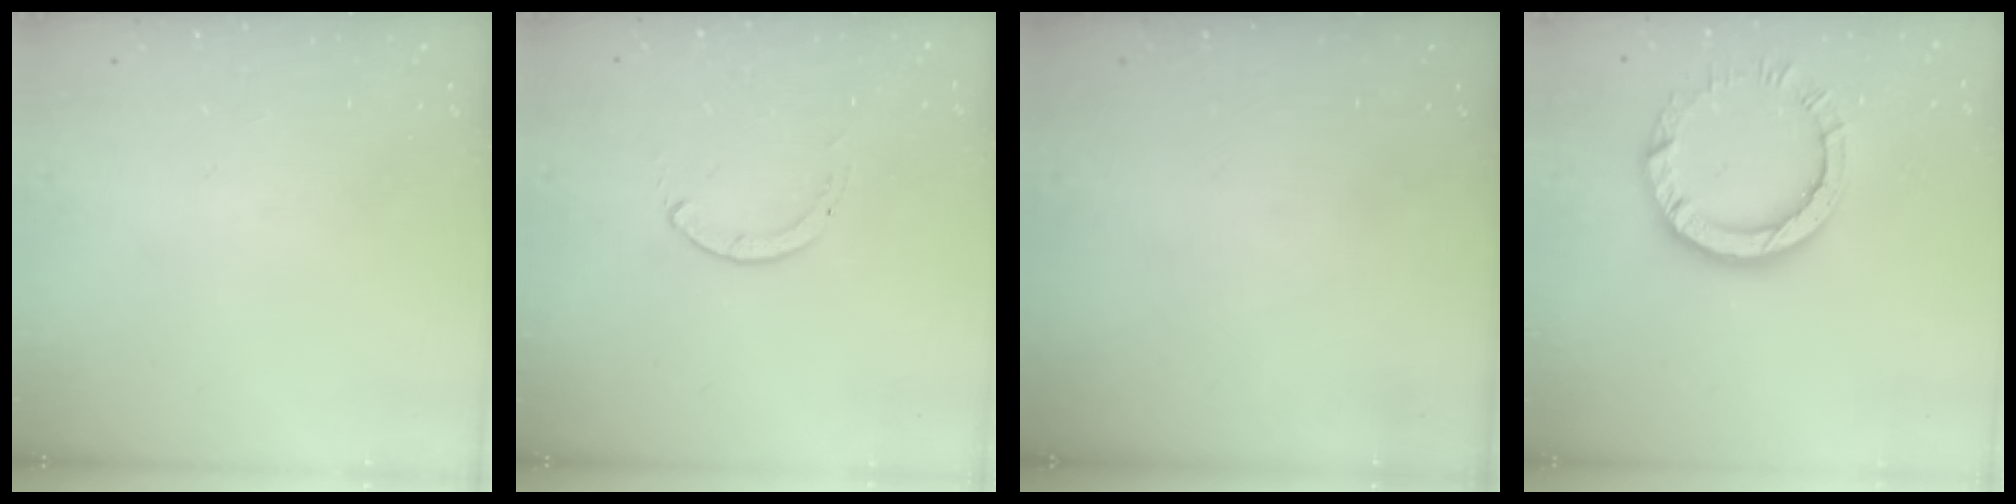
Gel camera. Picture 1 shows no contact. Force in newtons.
{"total": 0.0}
{"total": 0.0}
{"total": 9.7, "press": 9.6, "slide": 0.7}